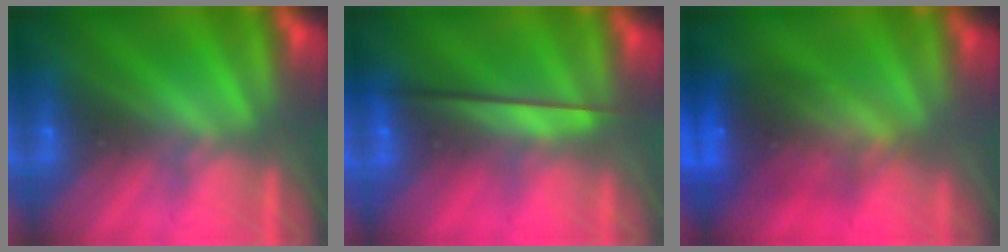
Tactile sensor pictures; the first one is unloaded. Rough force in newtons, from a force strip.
{"total": 2.3}
{"total": 7.8}